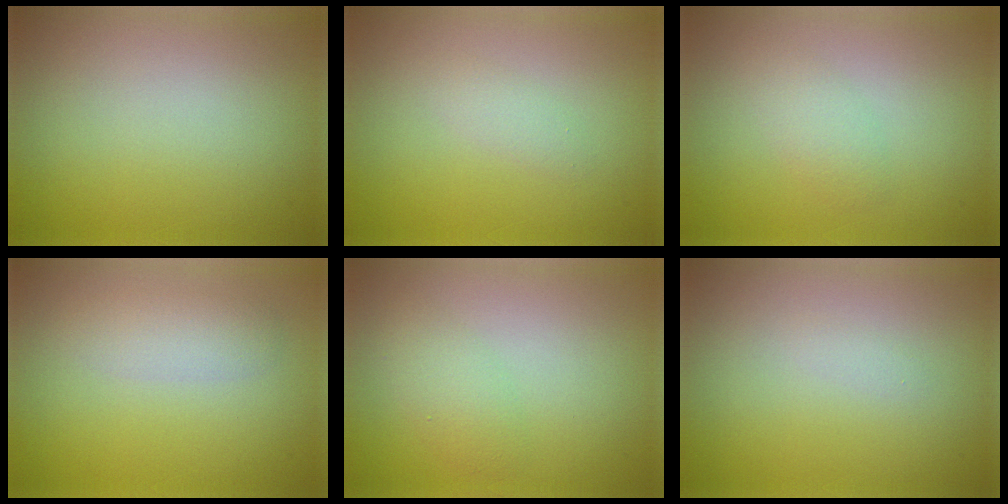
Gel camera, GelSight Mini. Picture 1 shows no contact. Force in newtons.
{"total": 1.0, "press": 1.0, "slide": 0.1}
{"total": 1.6, "press": 1.6, "slide": 0.1}
{"total": 2.1, "press": 2.1, "slide": 0.2}
{"total": 1.9, "press": 1.9, "slide": 0.1}
{"total": 0.5, "press": 0.5, "slide": 0.0}